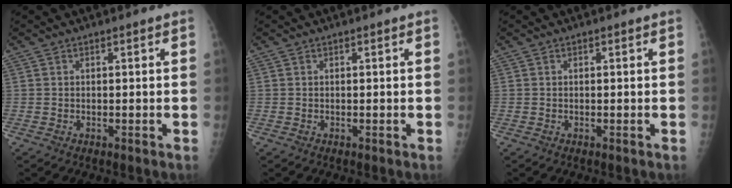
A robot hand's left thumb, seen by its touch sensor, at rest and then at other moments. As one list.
[{"total": 0.0}, {"total": 0.0}]